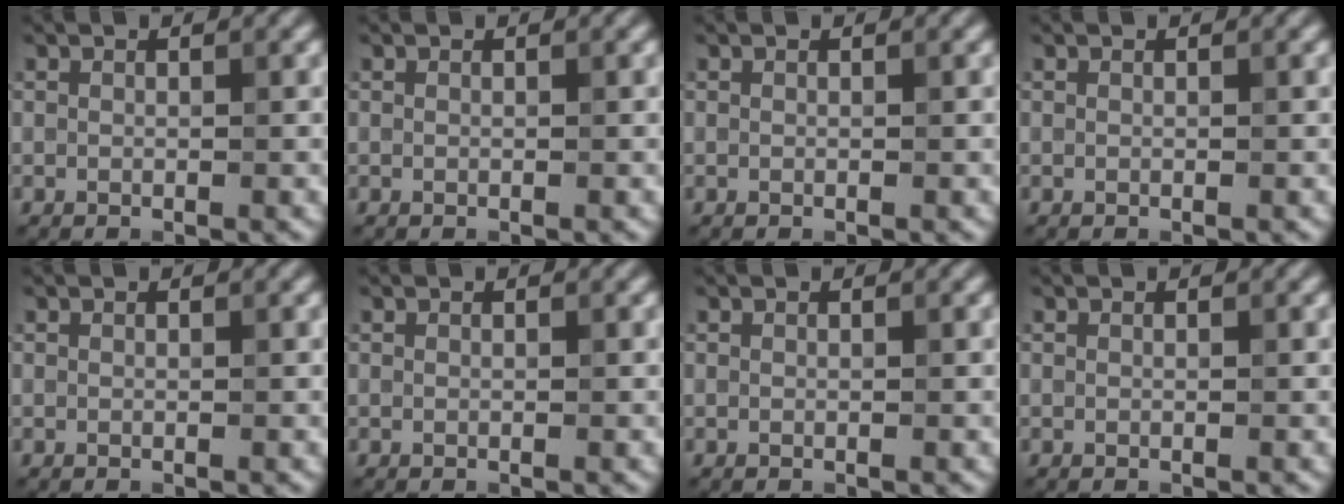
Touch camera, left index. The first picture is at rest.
{"total": 0.0}
{"total": 0.0}
{"total": 0.0}
{"total": 0.0}
{"total": 0.0}
{"total": 0.0}
{"total": 0.0}